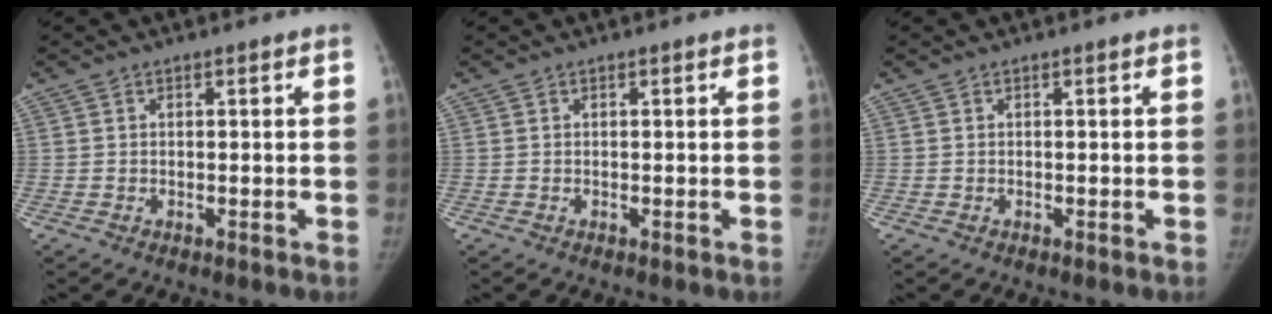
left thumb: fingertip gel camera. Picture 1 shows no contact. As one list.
[{"total": 0.0}, {"total": 0.0}]